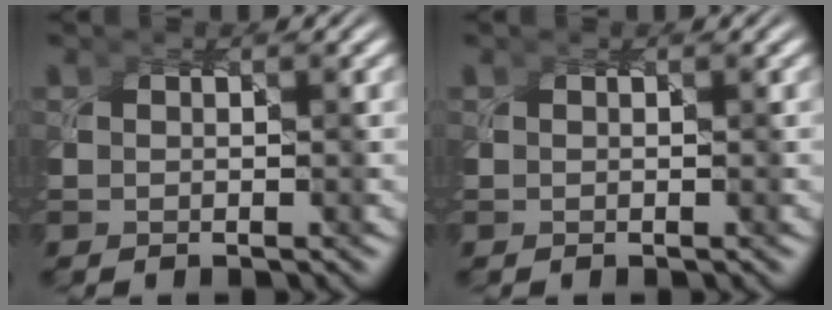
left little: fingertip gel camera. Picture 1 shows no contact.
{"total": 0.0}